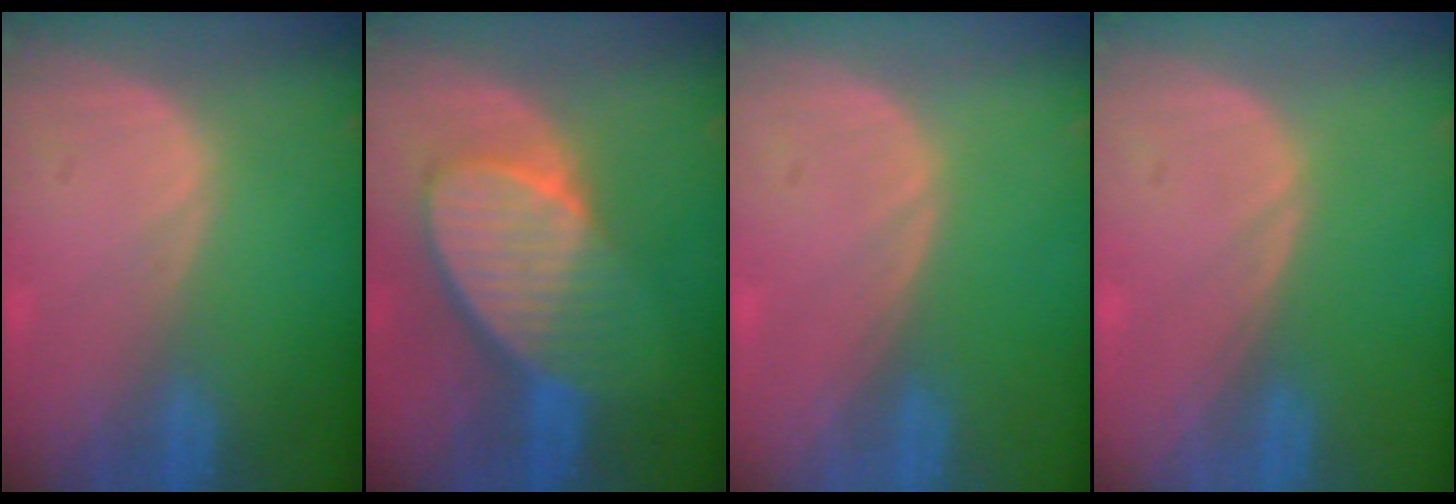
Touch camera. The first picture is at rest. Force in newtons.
{"total": 8.9, "press": 8.0, "slide": 3.8}
{"total": 0.0}
{"total": 0.0}